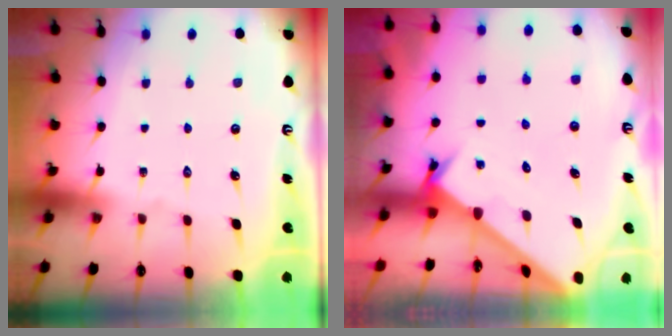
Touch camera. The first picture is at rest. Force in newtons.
{"total": 1.7, "press": 1.7, "slide": 0.1}